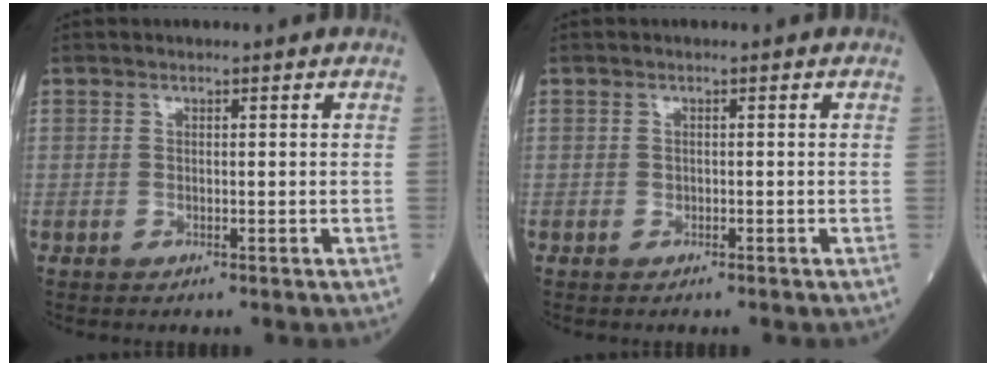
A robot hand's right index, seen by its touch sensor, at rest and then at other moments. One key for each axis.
{"total": 0.0}